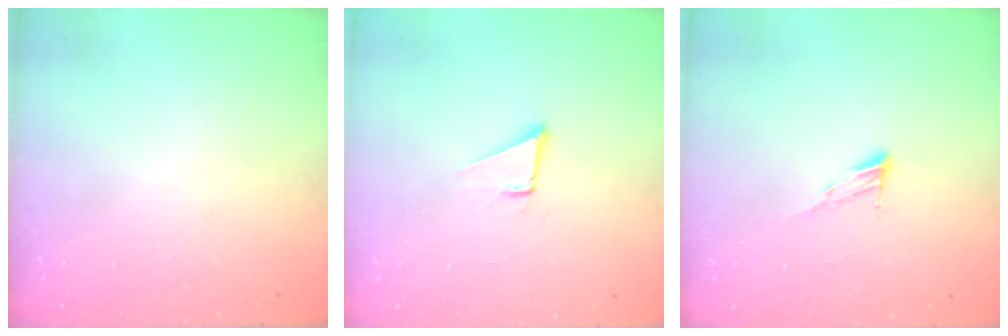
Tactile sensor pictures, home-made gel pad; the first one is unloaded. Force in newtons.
{"total": 1.9, "press": 1.9, "slide": 0.1}
{"total": 5.6, "press": 5.6, "slide": 0.4}